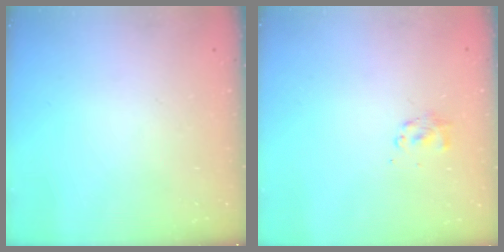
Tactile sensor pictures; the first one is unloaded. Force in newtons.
{"total": 2.8, "press": 2.7, "slide": 0.8}